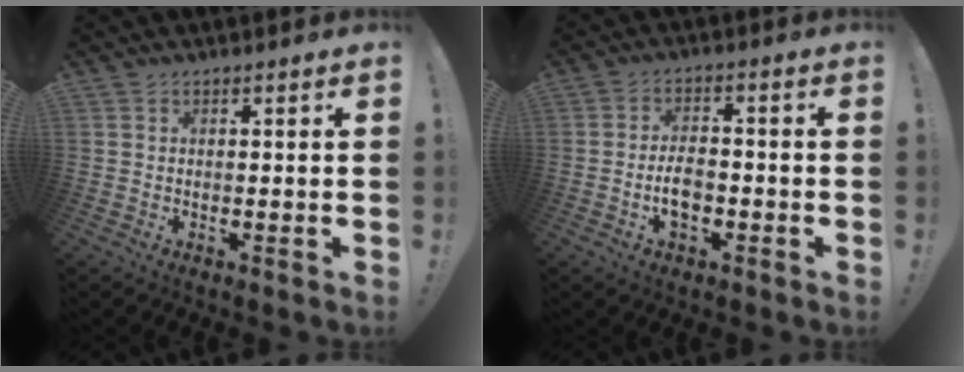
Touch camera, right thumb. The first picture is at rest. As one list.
[{"total": 6.6, "force": [-2.0, 4.0, 4.9], "torque": [-0.083, 0.008, -0.034]}]